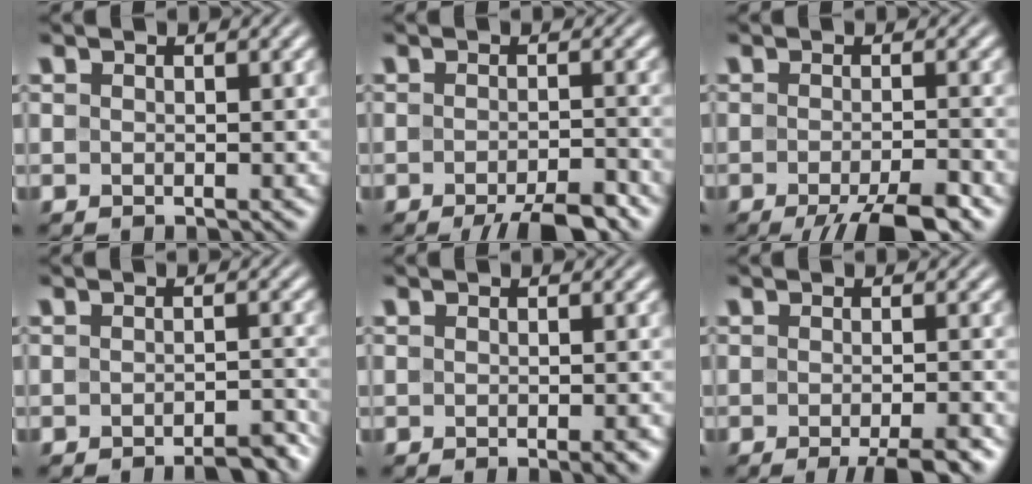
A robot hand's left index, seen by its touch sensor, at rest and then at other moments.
{"total": 4.6, "force": [-3.3, 0.9, 3.1], "torque": [-0.042, 0.001, -0.051]}
{"total": 5.7, "force": [-3.6, 1.1, 4.3], "torque": [-0.057, -0.003, -0.058]}
{"total": 2.7, "force": [-2.2, 0.5, 1.3], "torque": [-0.012, 0.006, -0.030]}
{"total": 1.6, "force": [-0.8, 0.3, 1.4], "torque": [-0.012, 0.001, -0.010]}
{"total": 4.1, "force": [-2.5, 0.6, 3.2], "torque": [-0.039, -0.001, -0.039]}